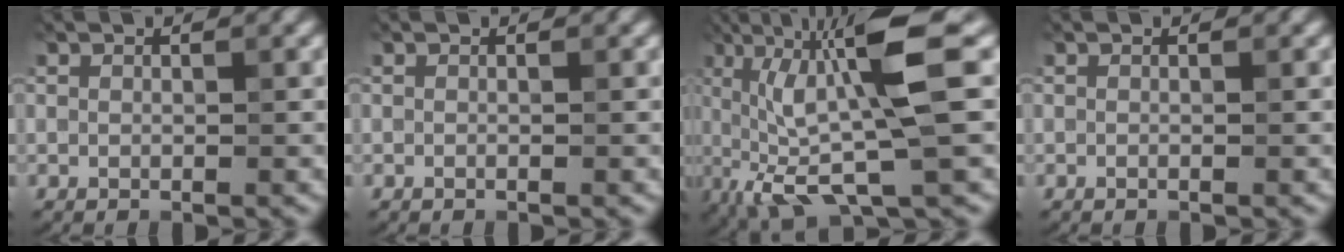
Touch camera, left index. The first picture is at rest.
{"total": 0.0}
{"total": 10.0, "force": [0.4, 2.1, 9.8], "torque": [-0.157, 0.004, 0.005]}
{"total": 0.0}